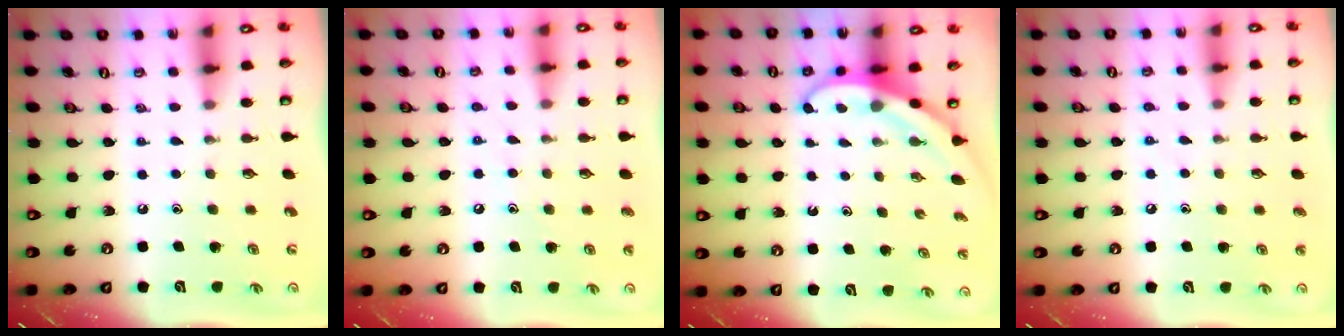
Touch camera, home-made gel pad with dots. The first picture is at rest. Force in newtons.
{"total": 5.8, "press": 5.8, "slide": 0.7}
{"total": 4.0, "press": 3.9, "slide": 0.3}
{"total": 4.9, "press": 4.9, "slide": 0.6}